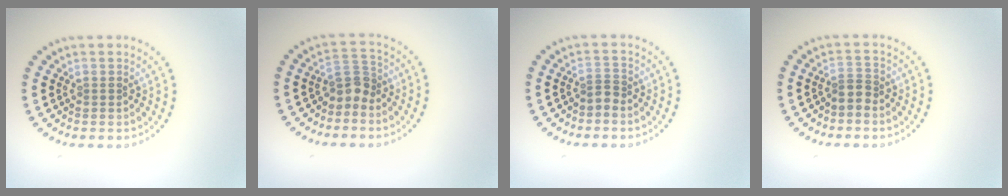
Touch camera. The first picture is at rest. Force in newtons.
{"total": 2.4, "press": 1.7, "slide": 1.7}
{"total": 1.0, "press": 0.6, "slide": 0.8}
{"total": 1.5, "press": 1.0, "slide": 1.1}